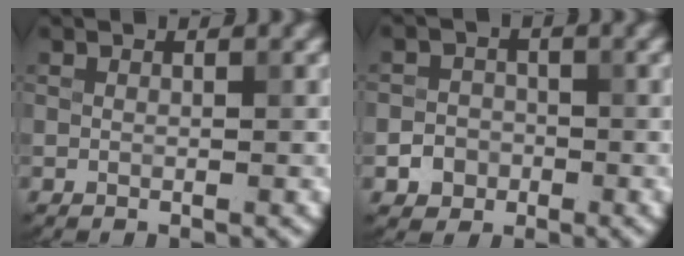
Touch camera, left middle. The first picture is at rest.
{"total": 2.3, "force": [-0.9, 2.0, 0.5], "torque": [0.010, 0.002, -0.023]}